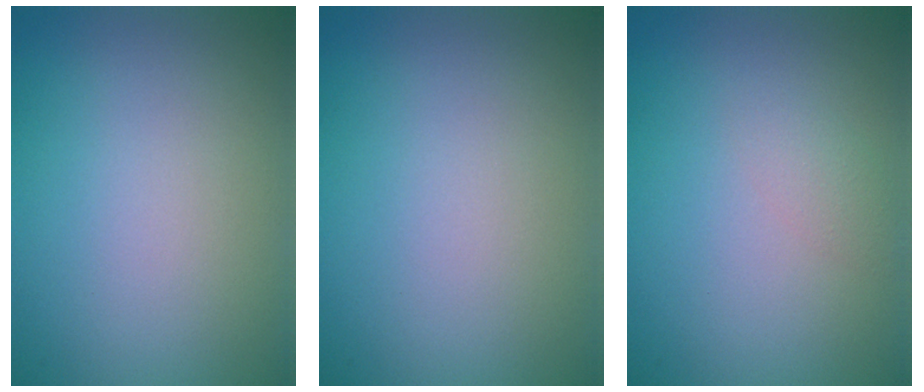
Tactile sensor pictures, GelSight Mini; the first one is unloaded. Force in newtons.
{"total": 0.0}
{"total": 1.1, "press": 1.1, "slide": 0.1}